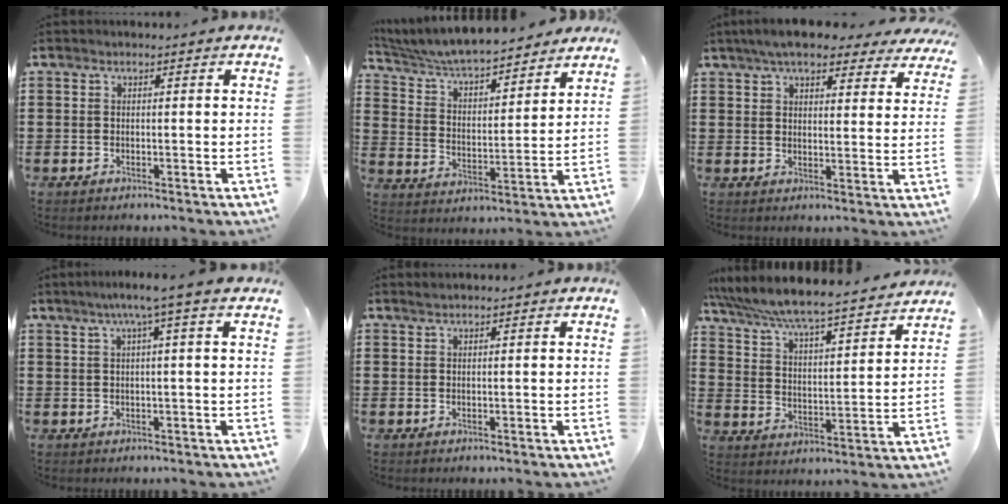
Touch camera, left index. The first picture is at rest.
{"total": 6.1, "force": [5.8, 0.7, 1.7], "torque": [-0.062, -0.039, 0.097]}
{"total": 6.8, "force": [5.9, 1.3, 3.1], "torque": [-0.071, -0.011, 0.108]}
{"total": 3.6, "force": [1.6, -0.7, 3.2], "torque": [-0.062, -0.003, 0.024]}
{"total": 0.7, "force": [0.6, 0.1, 0.4], "torque": [-0.008, 0.001, 0.012]}
{"total": 6.1, "force": [5.7, -0.2, 1.9], "torque": [-0.064, -0.043, 0.093]}